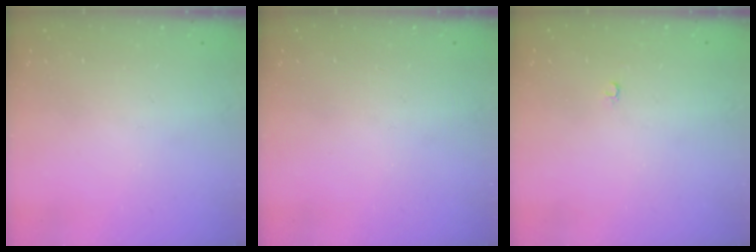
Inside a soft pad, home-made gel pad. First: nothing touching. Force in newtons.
{"total": 0.0}
{"total": 2.0, "press": 2.0, "slide": 0.4}